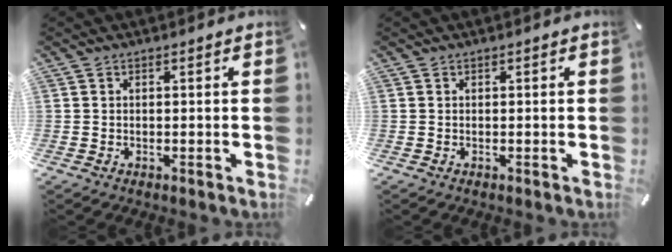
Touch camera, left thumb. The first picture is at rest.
{"total": 0.0}